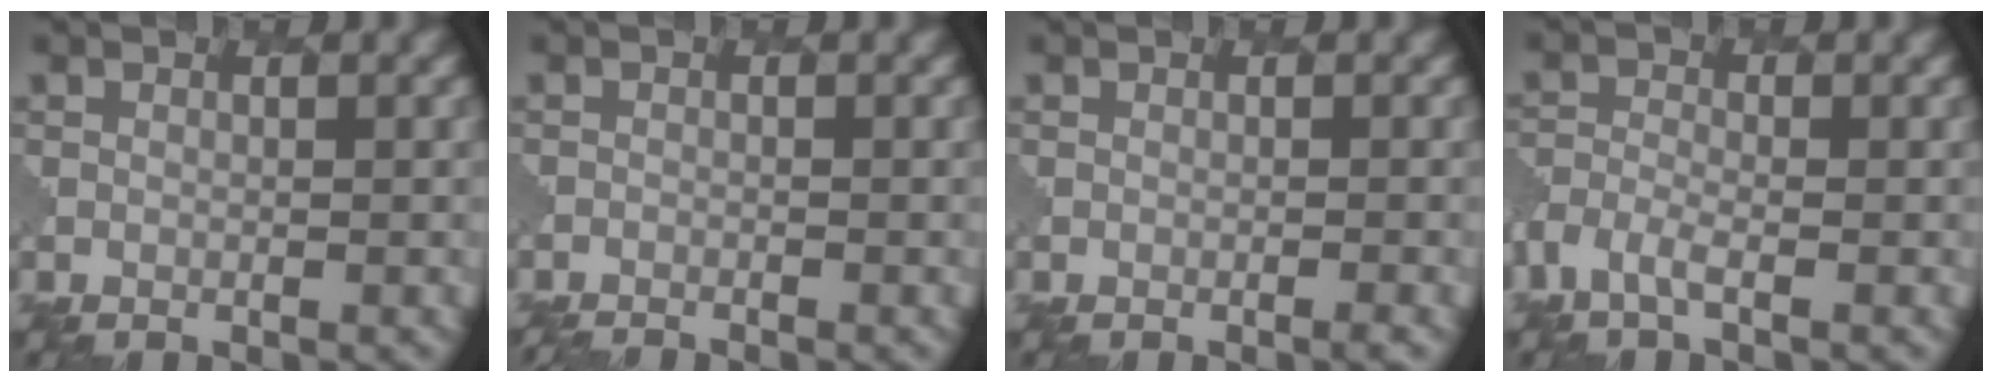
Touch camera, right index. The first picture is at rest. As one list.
[{"total": 2.6, "force": [-2.5, 0.3, 0.5], "torque": [-0.009, -0.007, -0.038]}, {"total": 0.8, "force": [-0.5, 0.0, 0.6], "torque": [-0.002, 0.000, -0.010]}, {"total": 1.8, "force": [-1.4, 0.7, 1.0], "torque": [-0.029, -0.005, -0.037]}]